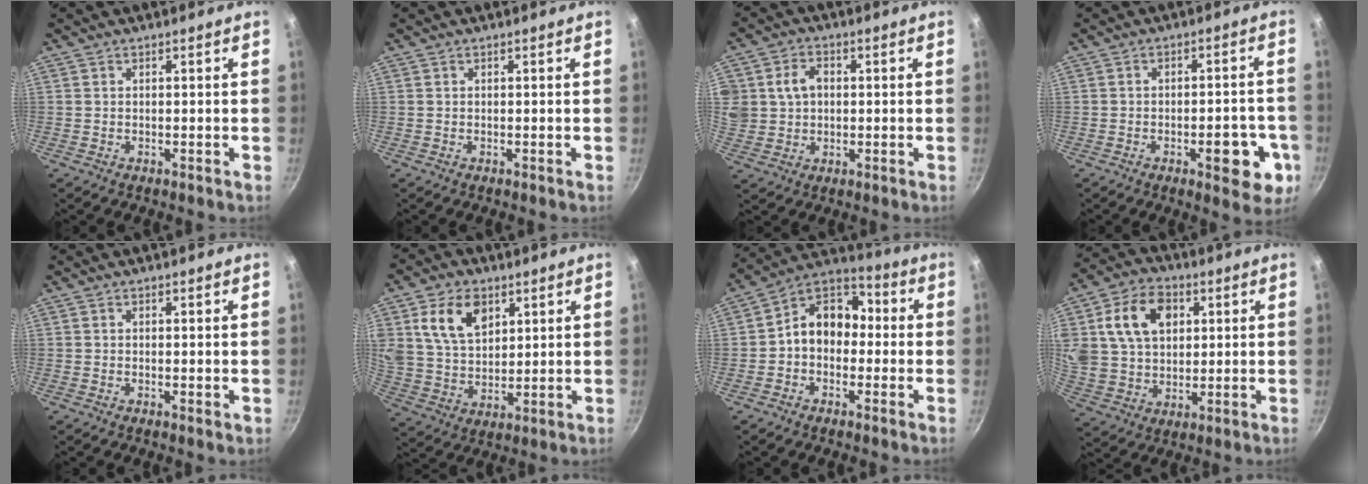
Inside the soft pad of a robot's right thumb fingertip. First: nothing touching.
{"total": 0.0}
{"total": 9.6, "force": [1.5, 8.0, 5.0], "torque": [-0.088, 0.014, 0.030]}
{"total": 10.0, "force": [-3.6, 4.3, 8.2], "torque": [-0.077, 0.022, -0.042]}
{"total": 0.6, "force": [0.0, 0.2, 0.6], "torque": [-0.009, -0.001, -0.002]}
{"total": 12.2, "force": [5.0, 8.3, 7.5], "torque": [-0.118, -0.018, 0.098]}
{"total": 11.4, "force": [-0.7, 8.8, 7.2], "torque": [-0.072, 0.046, -0.038]}
{"total": 16.3, "force": [4.7, 12.0, 10.0], "torque": [-0.165, 0.004, 0.085]}